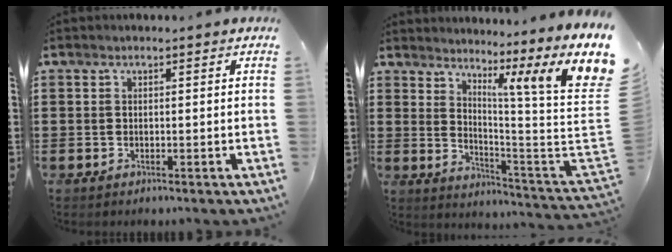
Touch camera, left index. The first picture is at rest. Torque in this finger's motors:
{"motor_torque": [0.77, -0.58, 1.06, 0.21]}